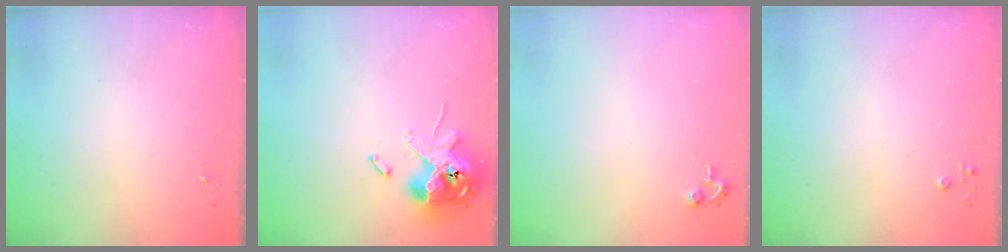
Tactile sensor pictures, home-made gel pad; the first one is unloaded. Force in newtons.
{"total": 14.6, "press": 14.4, "slide": 2.8}
{"total": 4.7, "press": 4.7, "slide": 0.2}
{"total": 2.2, "press": 2.2, "slide": 0.3}